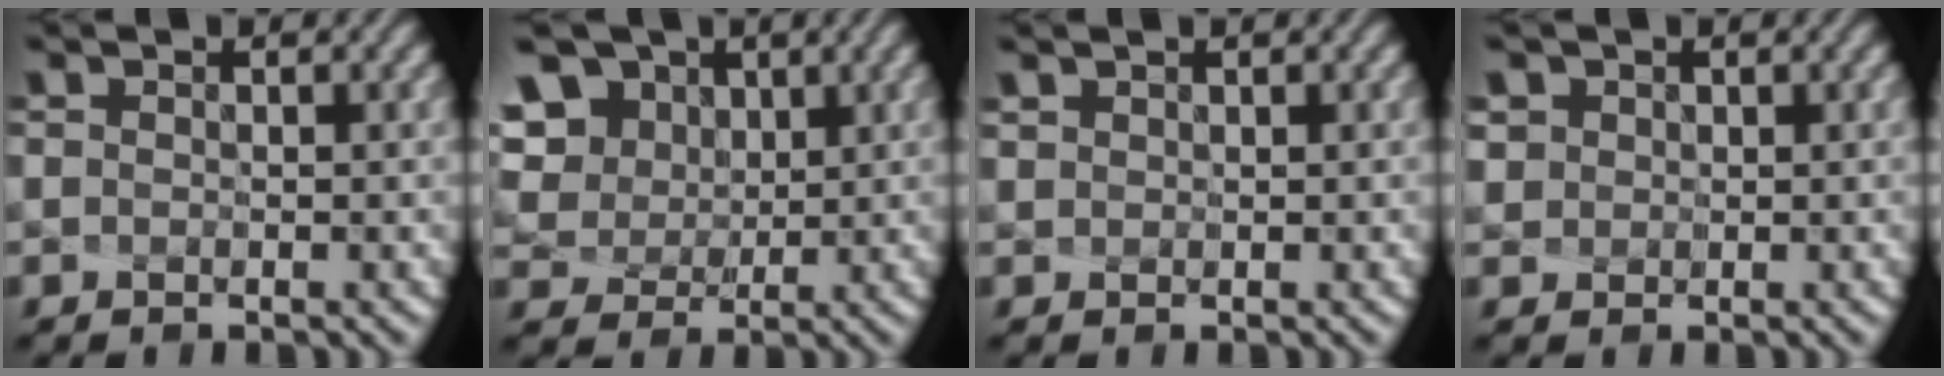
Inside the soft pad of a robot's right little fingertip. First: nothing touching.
{"total": 8.9, "force": [4.1, 6.7, 4.2], "torque": [-0.112, 0.015, 0.088]}
{"total": 1.1, "force": [1.0, 0.5, 0.3], "torque": [-0.020, 0.001, 0.028]}
{"total": 2.5, "force": [1.4, 2.0, 0.7], "torque": [-0.020, 0.004, 0.030]}